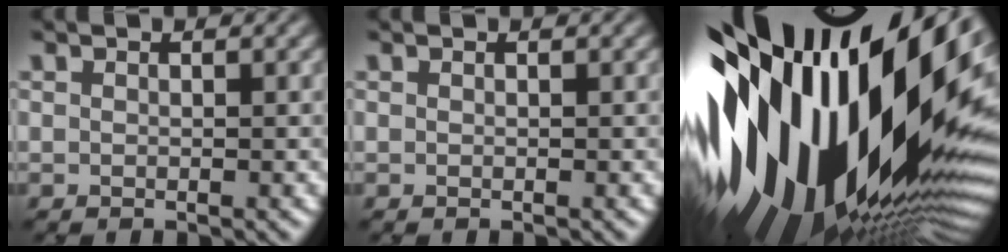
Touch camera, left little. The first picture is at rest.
{"total": 0.0}
{"total": 20.6, "force": [-0.4, 10.1, 18.0], "torque": [-0.305, -0.059, -0.003]}